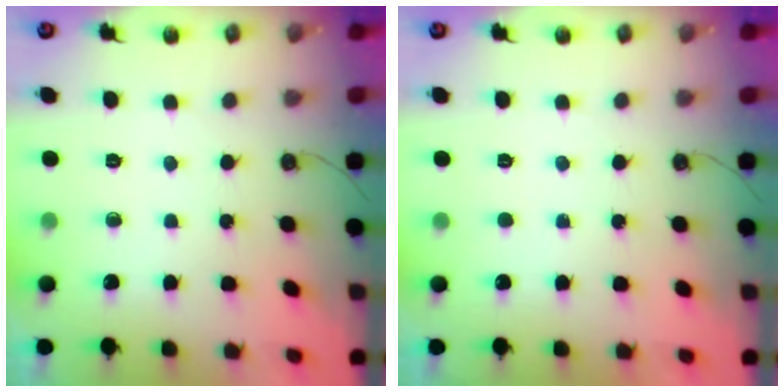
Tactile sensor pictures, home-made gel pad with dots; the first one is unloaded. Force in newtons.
{"total": 0.0}